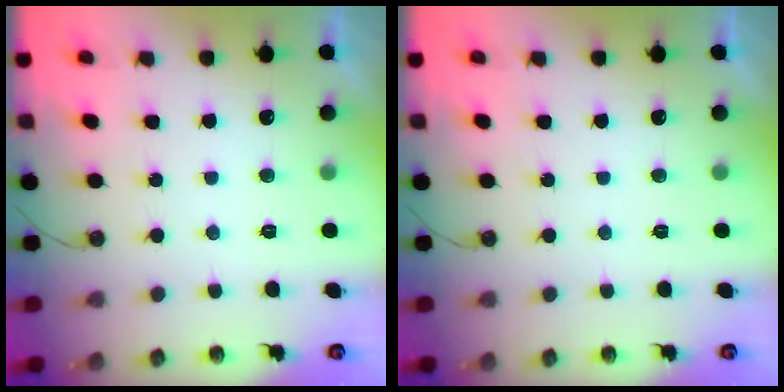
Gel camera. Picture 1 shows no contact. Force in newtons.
{"total": 0.0}